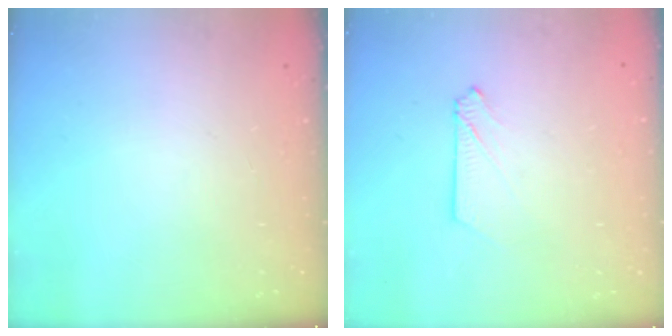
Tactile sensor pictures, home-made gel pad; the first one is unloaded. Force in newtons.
{"total": 2.9, "press": 2.9, "slide": 0.4}